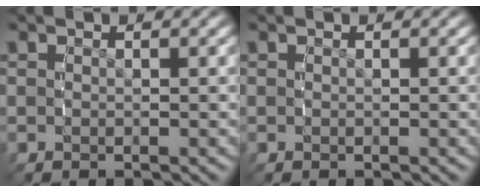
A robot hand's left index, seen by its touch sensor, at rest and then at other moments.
{"total": 0.0}